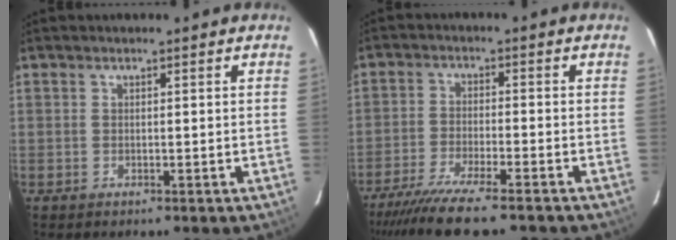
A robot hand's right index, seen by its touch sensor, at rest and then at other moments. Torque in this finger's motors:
{"motor_torque": [1.21, -0.93, 0.67, 0.14]}